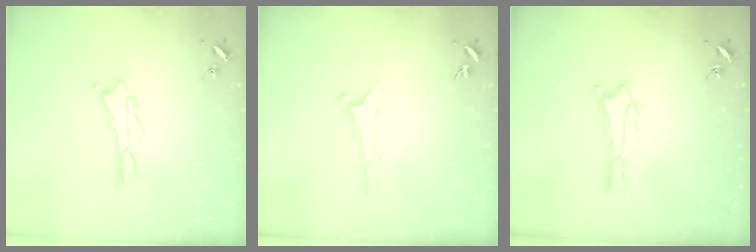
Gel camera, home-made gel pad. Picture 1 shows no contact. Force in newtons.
{"total": 0.0}
{"total": 1.7, "press": 1.7, "slide": 0.3}